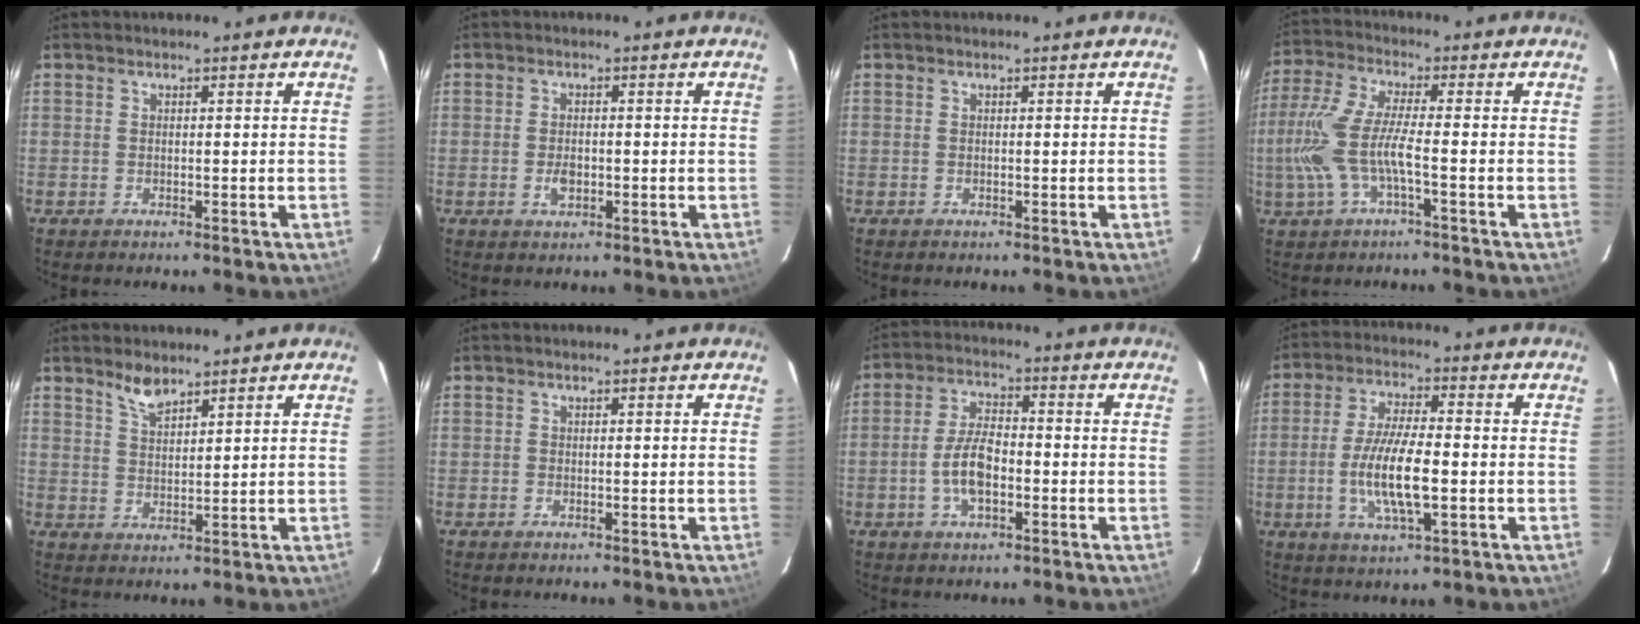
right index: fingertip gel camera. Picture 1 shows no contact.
{"total": 2.9, "force": [-0.8, 1.6, 2.3], "torque": [-0.043, 0.000, -0.012]}
{"total": 0.0}
{"total": 10.2, "force": [-2.7, 1.6, 9.7], "torque": [-0.215, -0.006, -0.049]}
{"total": 4.0, "force": [3.4, 1.2, 1.9], "torque": [-0.034, 0.004, 0.065]}
{"total": 0.0}
{"total": 7.1, "force": [-2.1, 3.1, 6.1], "torque": [-0.124, 0.008, -0.036]}
{"total": 10.9, "force": [-2.1, 2.7, 10.3], "torque": [-0.204, -0.006, -0.041]}